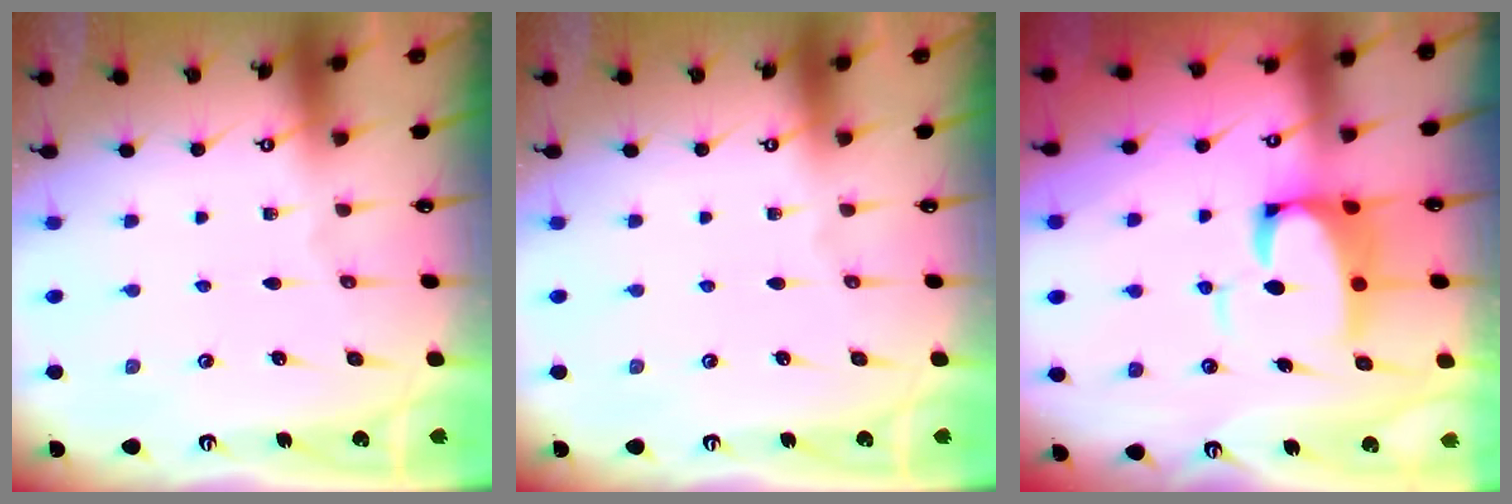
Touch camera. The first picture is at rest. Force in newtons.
{"total": 0.0}
{"total": 7.9, "press": 7.8, "slide": 1.3}